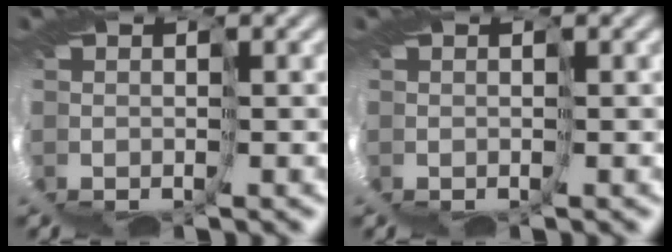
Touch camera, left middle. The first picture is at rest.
{"total": 0.0}